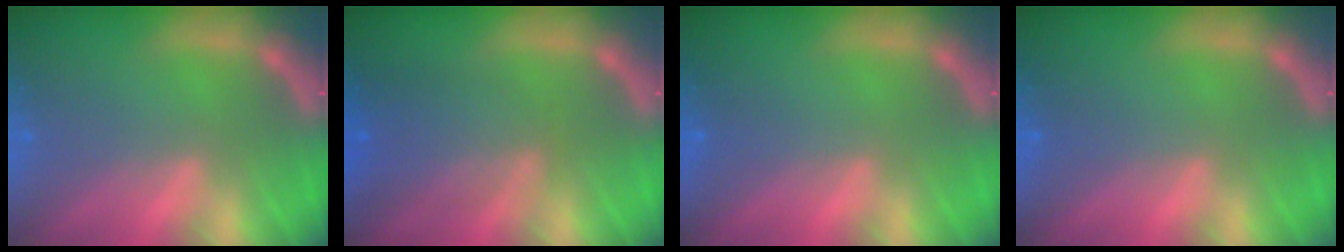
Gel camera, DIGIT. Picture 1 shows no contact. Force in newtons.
{"total": 5.1}
{"total": 0.0}
{"total": 0.0}